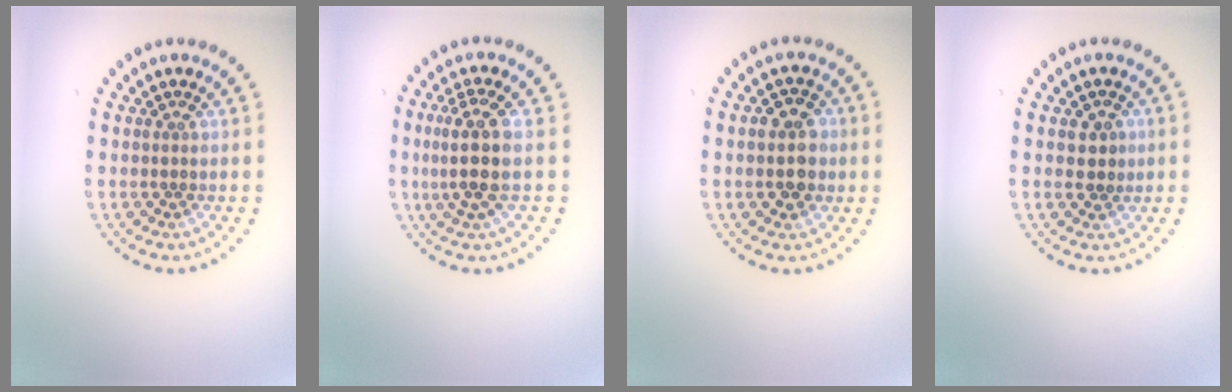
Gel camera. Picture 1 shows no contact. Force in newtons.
{"total": 3.6, "press": 3.0, "slide": 2.0}
{"total": 3.1, "press": 3.0, "slide": 0.4}
{"total": 1.9, "press": 1.8, "slide": 0.7}